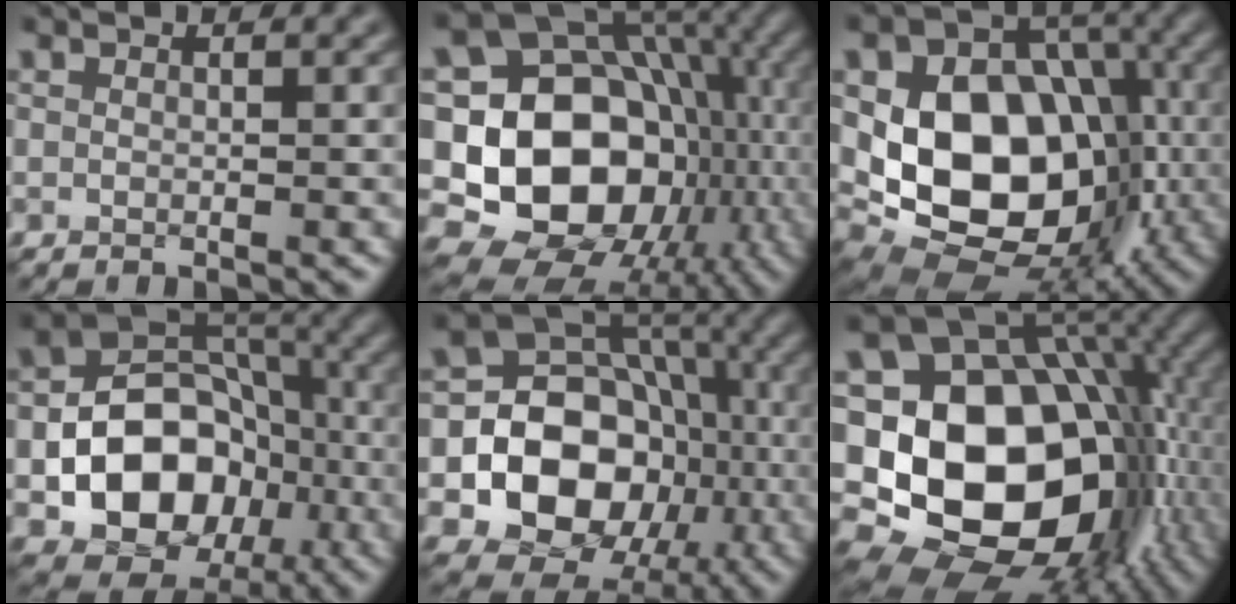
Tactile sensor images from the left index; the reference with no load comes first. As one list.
[{"total": 18.0, "force": [-2.5, 14.8, 9.9], "torque": [-0.150, -0.006, -0.054]}, {"total": 13.8, "force": [-1.2, 10.2, 9.3], "torque": [-0.150, -0.013, -0.025]}, {"total": 11.5, "force": [-3.1, 8.6, 6.9], "torque": [-0.097, 0.000, -0.056]}, {"total": 13.3, "force": [-3.1, 10.9, 7.0], "torque": [-0.099, -0.008, -0.080]}, {"total": 19.1, "force": [-2.2, 14.4, 12.4], "torque": [-0.206, -0.013, -0.018]}]